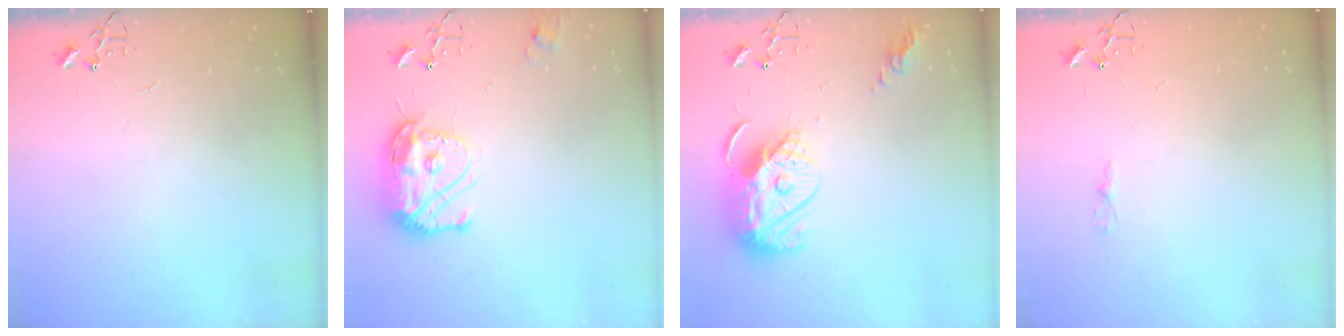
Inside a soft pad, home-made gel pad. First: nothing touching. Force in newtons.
{"total": 16.6, "press": 16.5, "slide": 1.6}
{"total": 15.1, "press": 15.0, "slide": 1.1}
{"total": 3.1, "press": 3.1, "slide": 0.3}